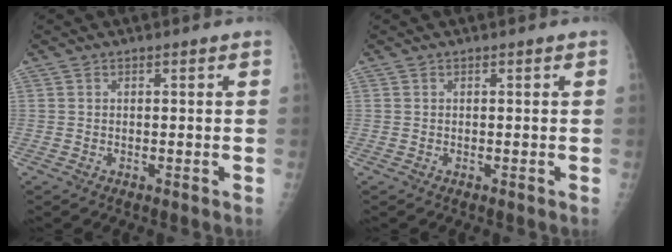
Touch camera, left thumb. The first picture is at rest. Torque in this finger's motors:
{"motor_torque": [0.00, 0.00, -0.01, -0.01, 0.00]}